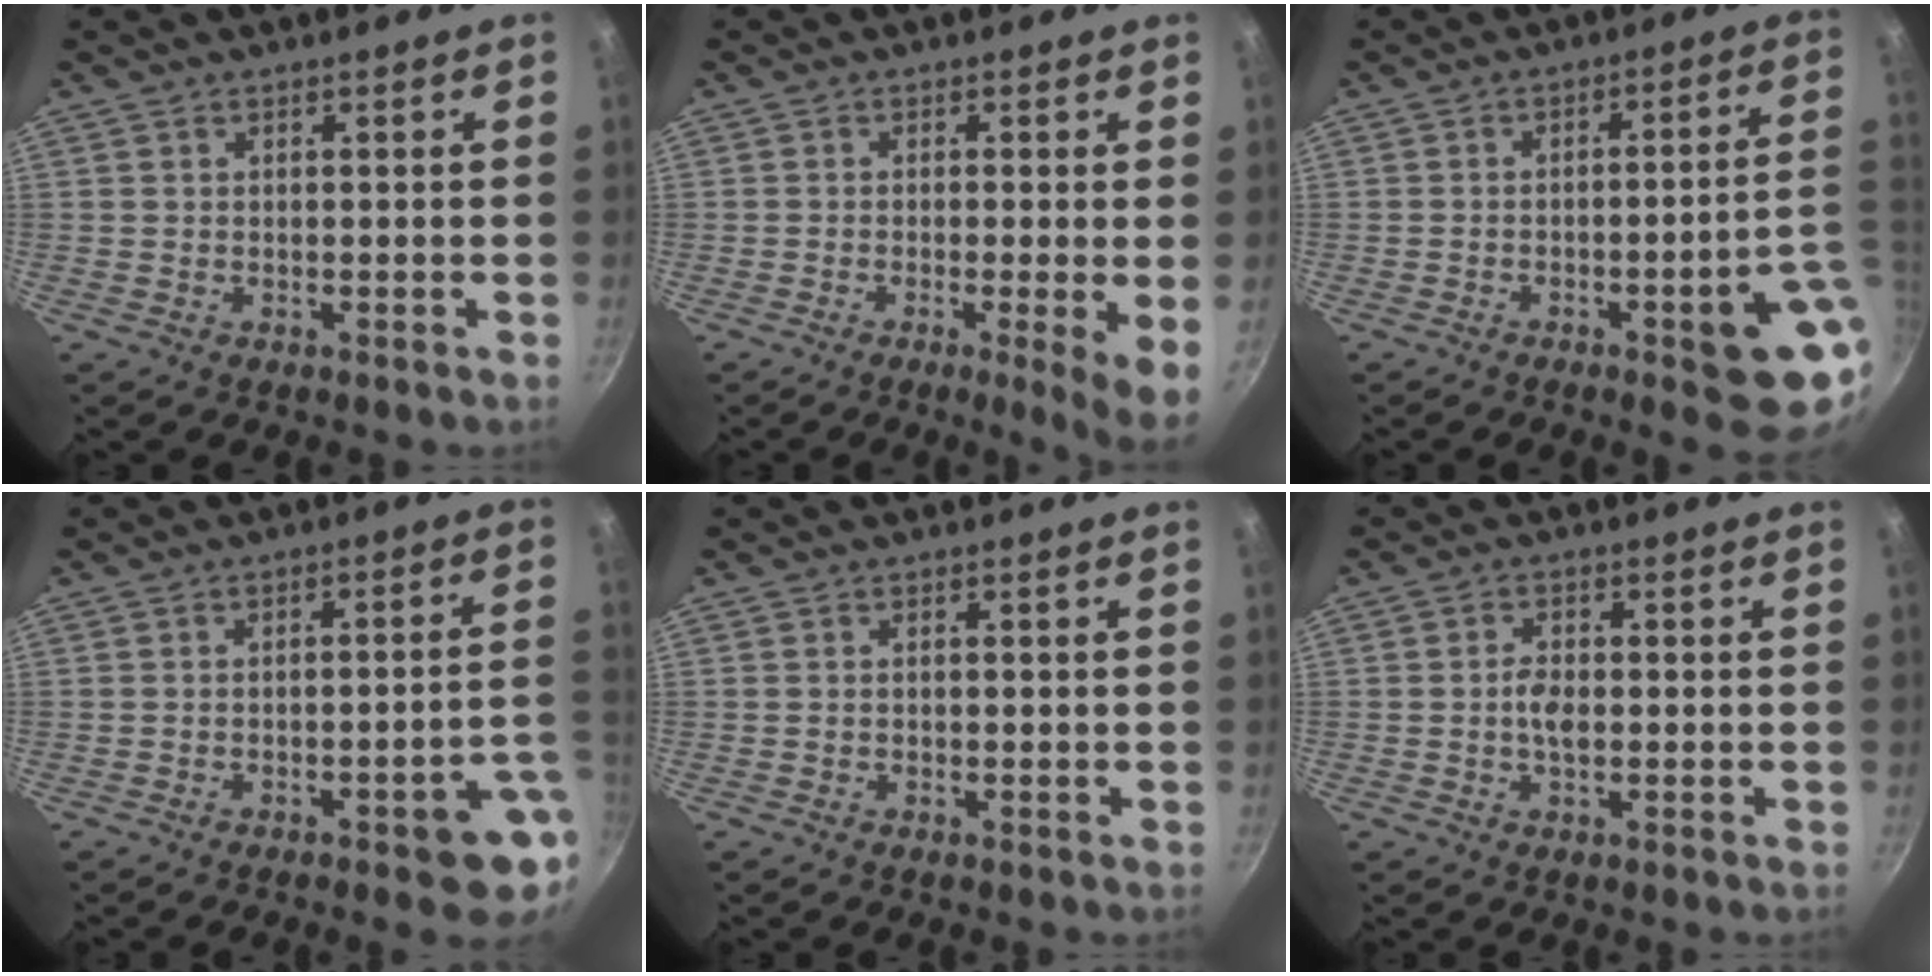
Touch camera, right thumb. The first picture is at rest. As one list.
[{"total": 6.2, "force": [-1.1, 0.6, 6.0], "torque": [-0.082, -0.007, -0.019]}, {"total": 13.2, "force": [-4.2, 3.0, 12.2], "torque": [-0.119, 0.031, -0.051]}, {"total": 9.5, "force": [-3.3, 2.7, 8.5], "torque": [-0.078, 0.037, -0.034]}, {"total": 0.6, "force": [-0.3, 0.4, 0.4], "torque": [-0.007, 0.004, -0.006]}, {"total": 3.6, "force": [-0.5, 2.0, 3.0], "torque": [-0.051, 0.009, -0.012]}]